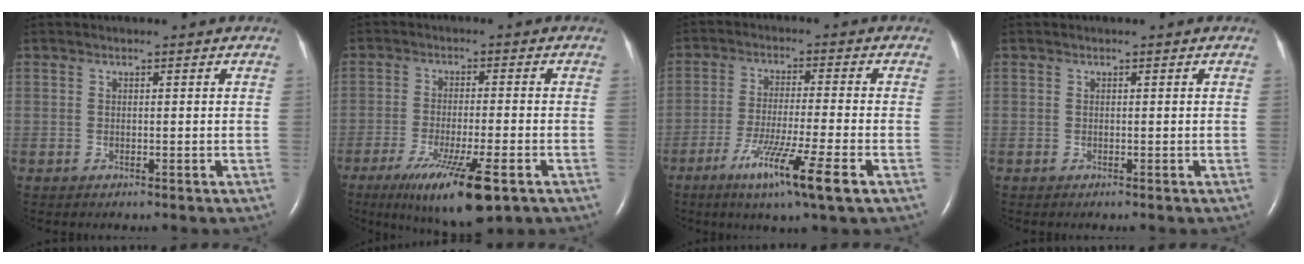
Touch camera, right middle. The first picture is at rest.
{"total": 12.0, "force": [-6.6, 1.5, 9.9], "torque": [-0.165, -0.031, -0.103]}
{"total": 10.7, "force": [-5.5, -0.7, 9.1], "torque": [-0.167, -0.030, -0.096]}
{"total": 0.0}